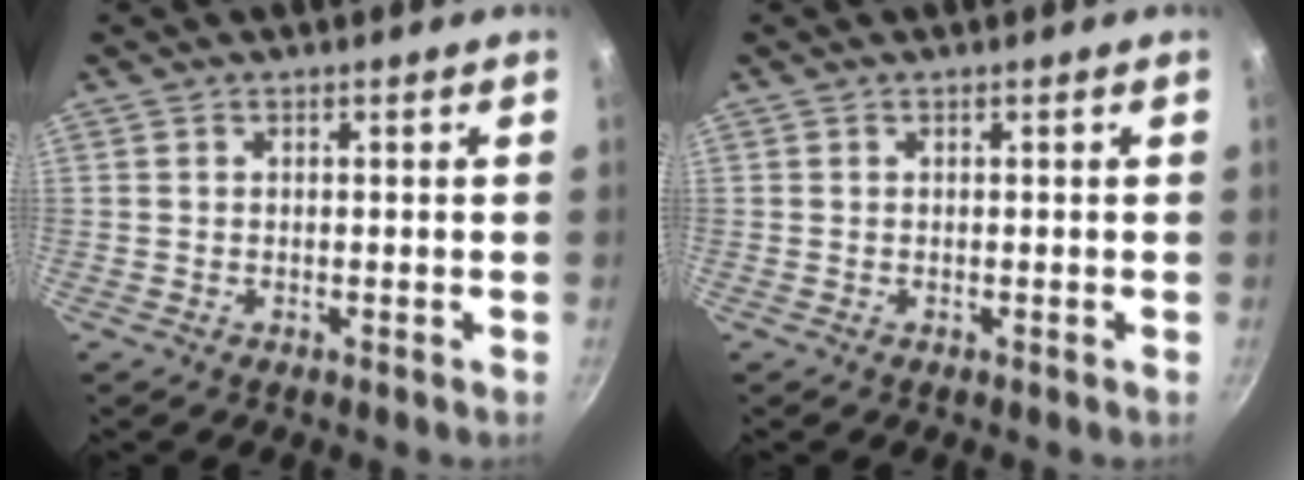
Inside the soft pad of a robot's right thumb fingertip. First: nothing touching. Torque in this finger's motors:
{"motor_torque": [-0.02, -0.03, 0.02, 0.00, 0.00]}